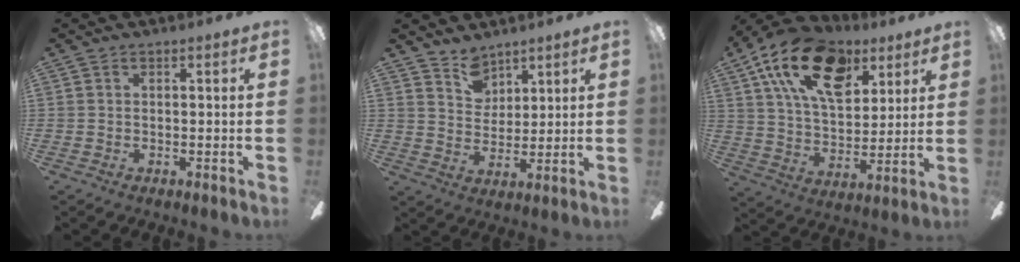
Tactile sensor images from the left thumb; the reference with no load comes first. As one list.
[{"total": 7.0, "force": [5.6, 4.1, 0.9], "torque": [-0.010, -0.031, 0.104]}, {"total": 21.5, "force": [11.0, 12.2, 13.8], "torque": [-0.234, -0.040, 0.193]}]